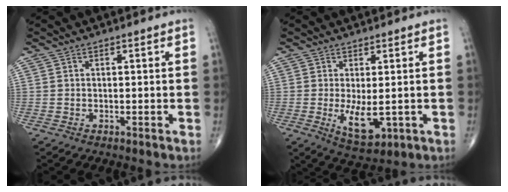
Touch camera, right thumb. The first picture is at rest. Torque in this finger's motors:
{"motor_torque": [-0.36, 0.39, 0.24, 0.30, 0.19]}